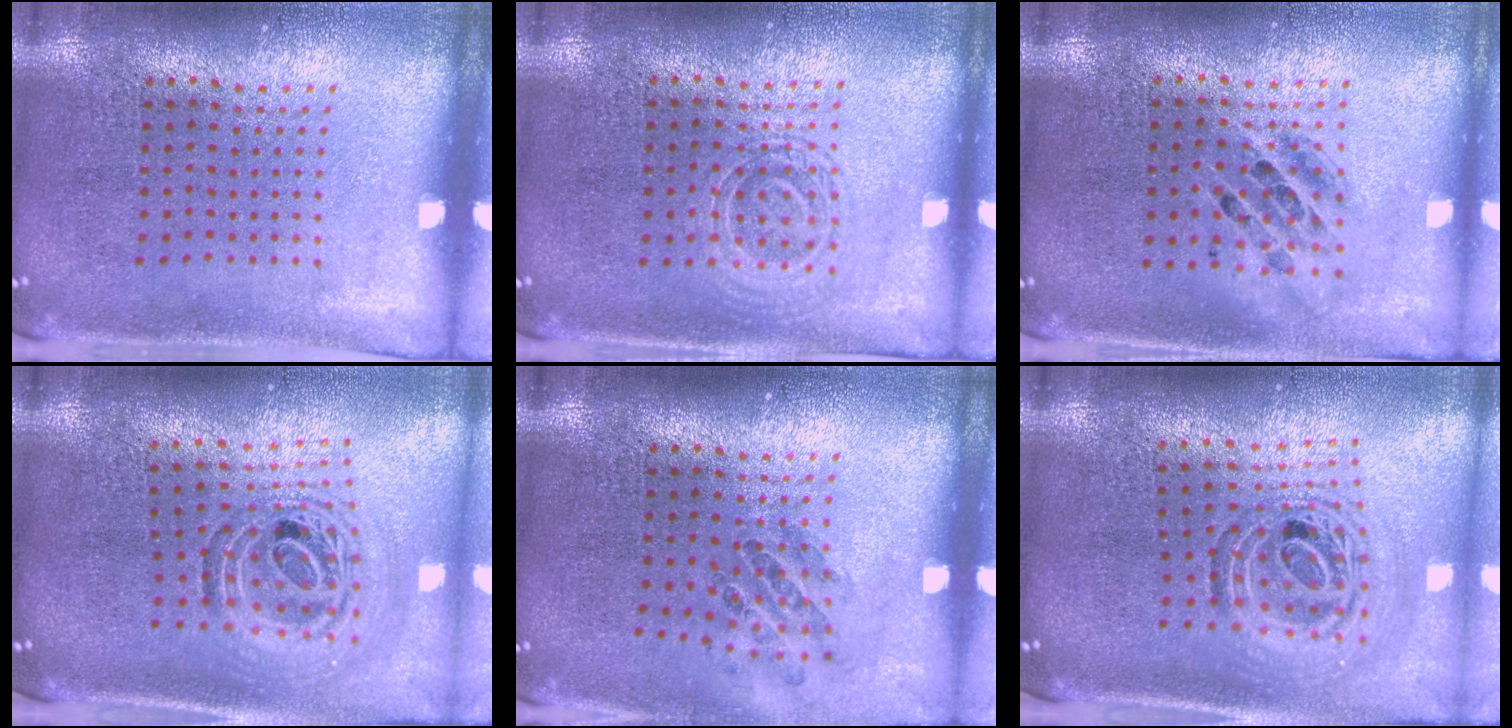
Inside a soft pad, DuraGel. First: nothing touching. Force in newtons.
{"total": 1.4, "press": 1.3, "slide": 0.3}
{"total": 1.4, "press": 1.2, "slide": 0.7}
{"total": 1.5, "press": 1.2, "slide": 0.8}
{"total": 0.9, "press": 0.9, "slide": 0.1}
{"total": 1.5, "press": 1.2, "slide": 0.8}